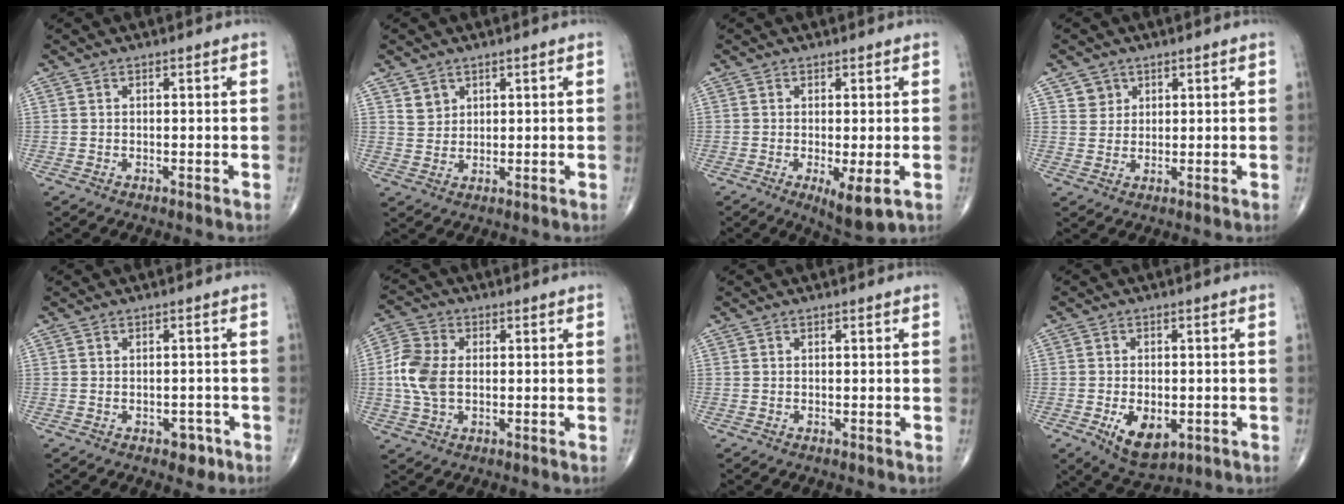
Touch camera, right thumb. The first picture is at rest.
{"total": 2.9, "force": [1.8, 2.2, 0.5], "torque": [0.009, -0.015, 0.035]}
{"total": 5.8, "force": [-1.6, 1.6, 5.3], "torque": [-0.088, -0.020, -0.022]}
{"total": 3.2, "force": [1.7, 2.7, 0.2], "torque": [0.018, -0.009, 0.025]}
{"total": 2.7, "force": [-1.5, 1.7, 1.5], "torque": [-0.007, 0.010, -0.015]}
{"total": 8.4, "force": [-0.1, 5.5, 6.3], "torque": [-0.139, 0.013, -0.006]}
{"total": 0.0}
{"total": 8.3, "force": [-2.5, 4.7, 6.3], "torque": [-0.090, -0.004, -0.029]}